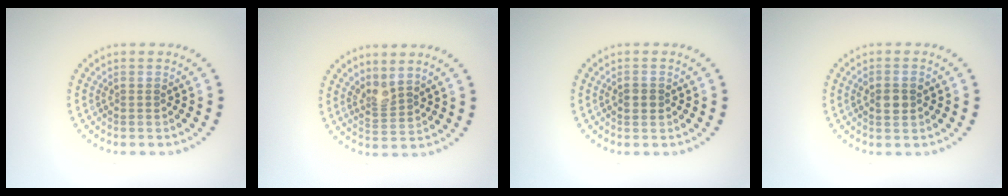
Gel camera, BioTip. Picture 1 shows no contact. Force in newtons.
{"total": 2.1, "press": 1.5, "slide": 1.4}
{"total": 1.6, "press": 1.6, "slide": 0.3}
{"total": 1.7, "press": 1.7, "slide": 0.3}